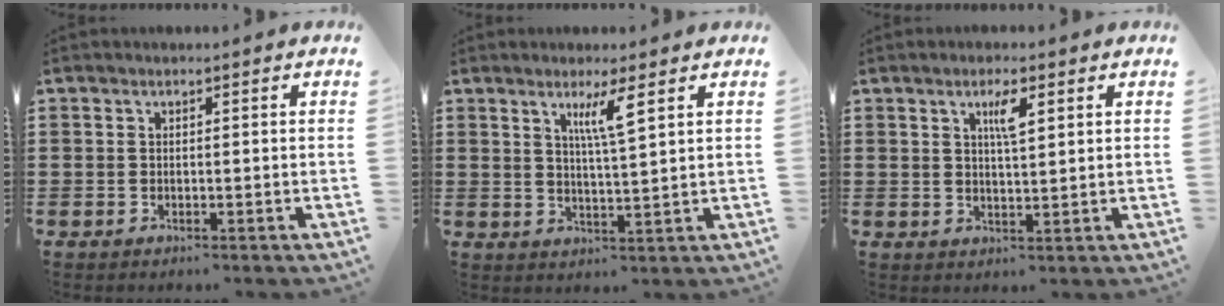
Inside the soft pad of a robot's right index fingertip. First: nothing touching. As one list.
[{"total": 4.3, "force": [2.5, -0.1, 3.6], "torque": [-0.069, -0.005, 0.039]}, {"total": 3.6, "force": [1.7, 0.8, 3.1], "torque": [-0.050, 0.001, 0.022]}]